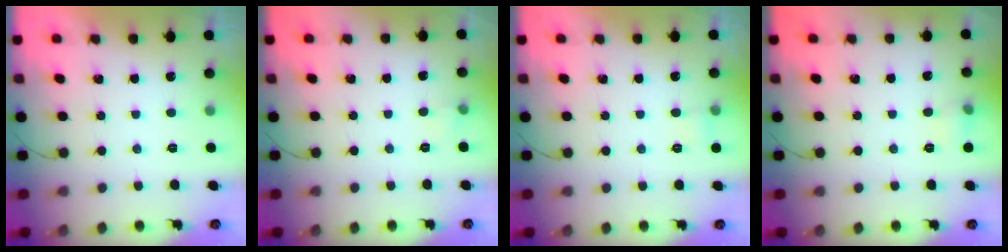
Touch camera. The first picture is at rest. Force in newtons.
{"total": 3.2, "press": 3.0, "slide": 1.1}
{"total": 7.5, "press": 3.4, "slide": 6.7}
{"total": 4.8, "press": 4.6, "slide": 1.4}